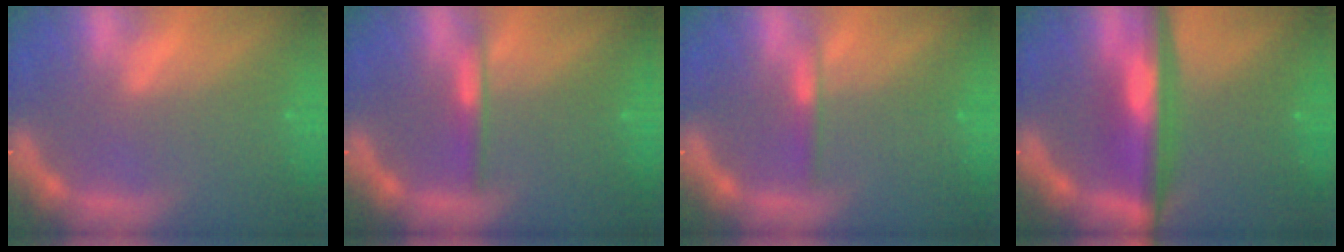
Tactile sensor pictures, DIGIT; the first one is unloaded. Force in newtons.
{"total": 1.9}
{"total": 1.4}
{"total": 7.1}